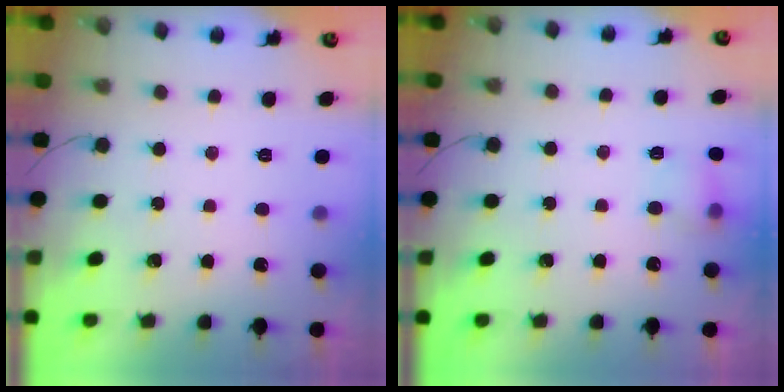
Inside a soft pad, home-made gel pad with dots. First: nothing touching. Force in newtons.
{"total": 6.3, "press": 6.1, "slide": 1.6}